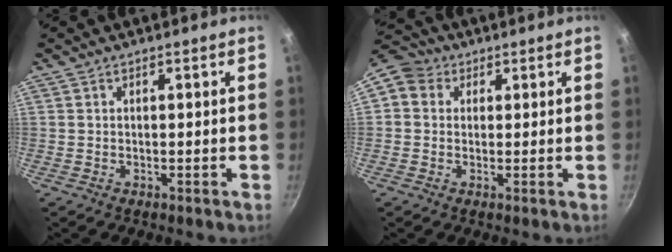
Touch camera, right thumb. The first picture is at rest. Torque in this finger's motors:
{"motor_torque": [1.07, 1.91, 0.23, -0.17, 0.33]}